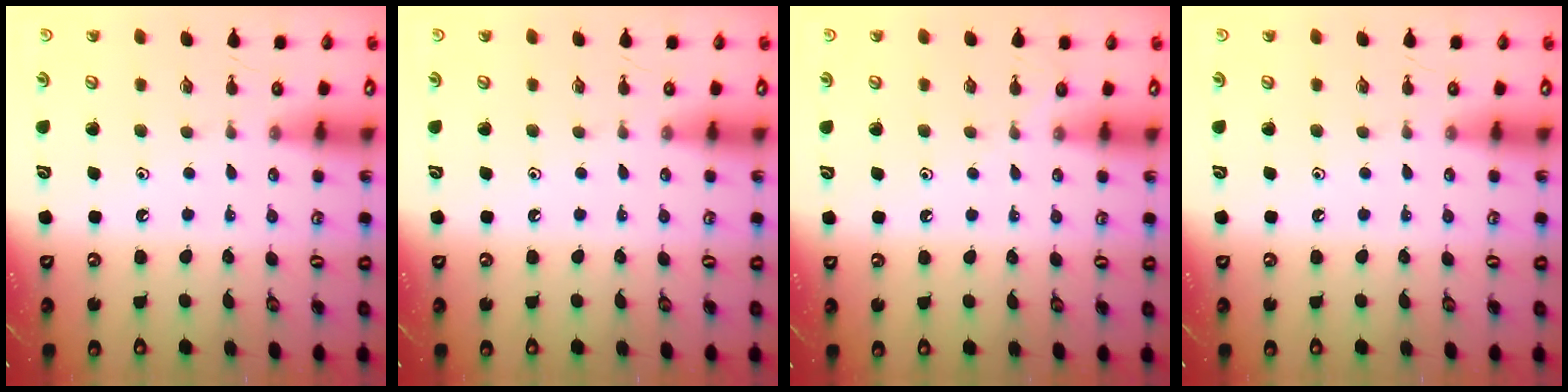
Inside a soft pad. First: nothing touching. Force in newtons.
{"total": 0.0}
{"total": 2.8, "press": 2.8, "slide": 0.3}
{"total": 0.0}